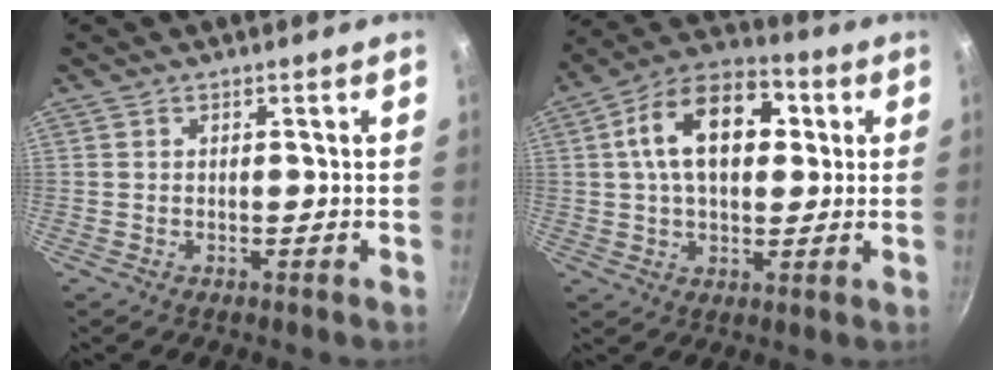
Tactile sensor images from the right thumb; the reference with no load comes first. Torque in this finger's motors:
{"motor_torque": [0.17, 3.20, 1.41, 0.14, 0.44]}